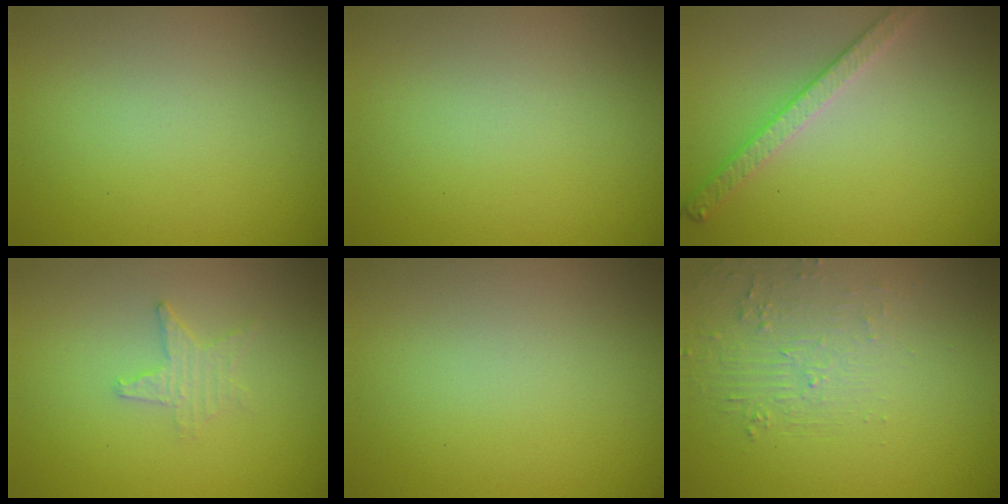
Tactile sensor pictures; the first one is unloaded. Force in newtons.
{"total": 0.0}
{"total": 2.7, "press": 2.6, "slide": 0.9}
{"total": 1.7, "press": 1.6, "slide": 0.4}
{"total": 0.0}
{"total": 1.9, "press": 0.8, "slide": 1.7}